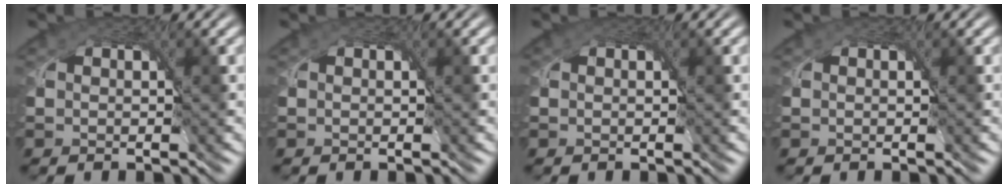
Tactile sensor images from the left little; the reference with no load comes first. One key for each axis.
{"total": 0.0}
{"total": 0.6, "fx": 0.3, "fy": 0.4, "fz": 0.3, "tx": -0.007, "ty": 0.001, "tz": 0.003}
{"total": 0.0}